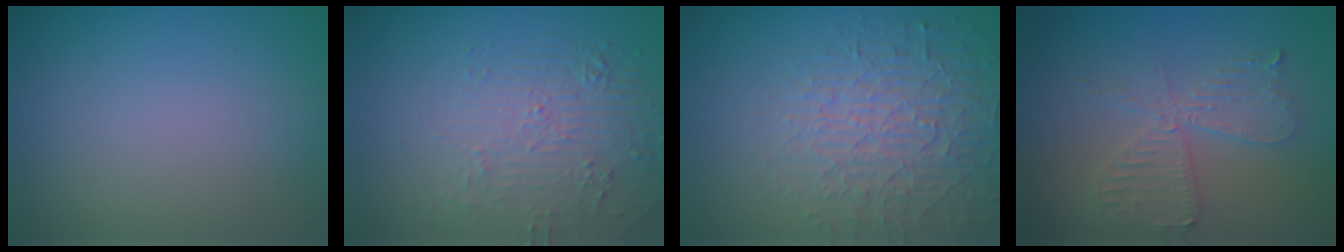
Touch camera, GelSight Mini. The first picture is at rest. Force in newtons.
{"total": 2.1, "press": 1.5, "slide": 1.5}
{"total": 4.4, "press": 4.3, "slide": 1.2}
{"total": 4.1, "press": 3.5, "slide": 2.1}